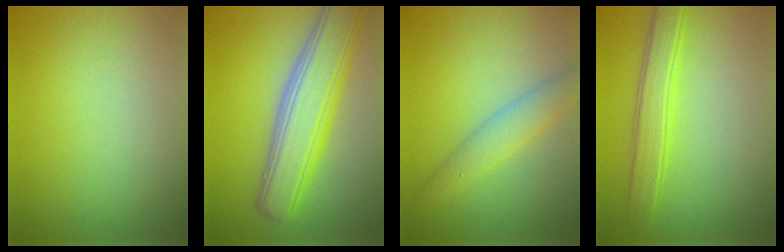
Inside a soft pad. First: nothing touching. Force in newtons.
{"total": 7.3, "press": 7.3, "slide": 0.4}
{"total": 2.9, "press": 2.9, "slide": 0.1}
{"total": 2.4, "press": 2.4, "slide": 0.2}